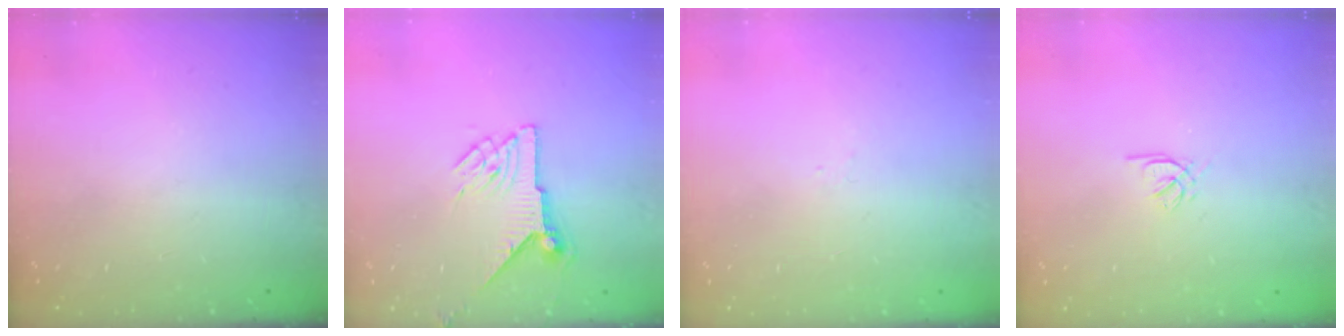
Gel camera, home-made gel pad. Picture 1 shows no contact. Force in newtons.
{"total": 7.7, "press": 7.7, "slide": 0.3}
{"total": 1.6, "press": 1.5, "slide": 0.4}
{"total": 2.1, "press": 2.0, "slide": 0.5}